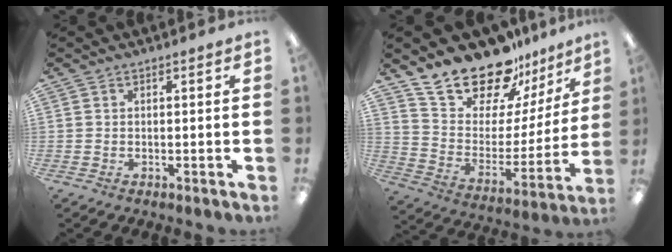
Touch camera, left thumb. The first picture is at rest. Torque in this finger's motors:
{"motor_torque": [1.00, 0.99, 1.40, -1.38, 0.21]}